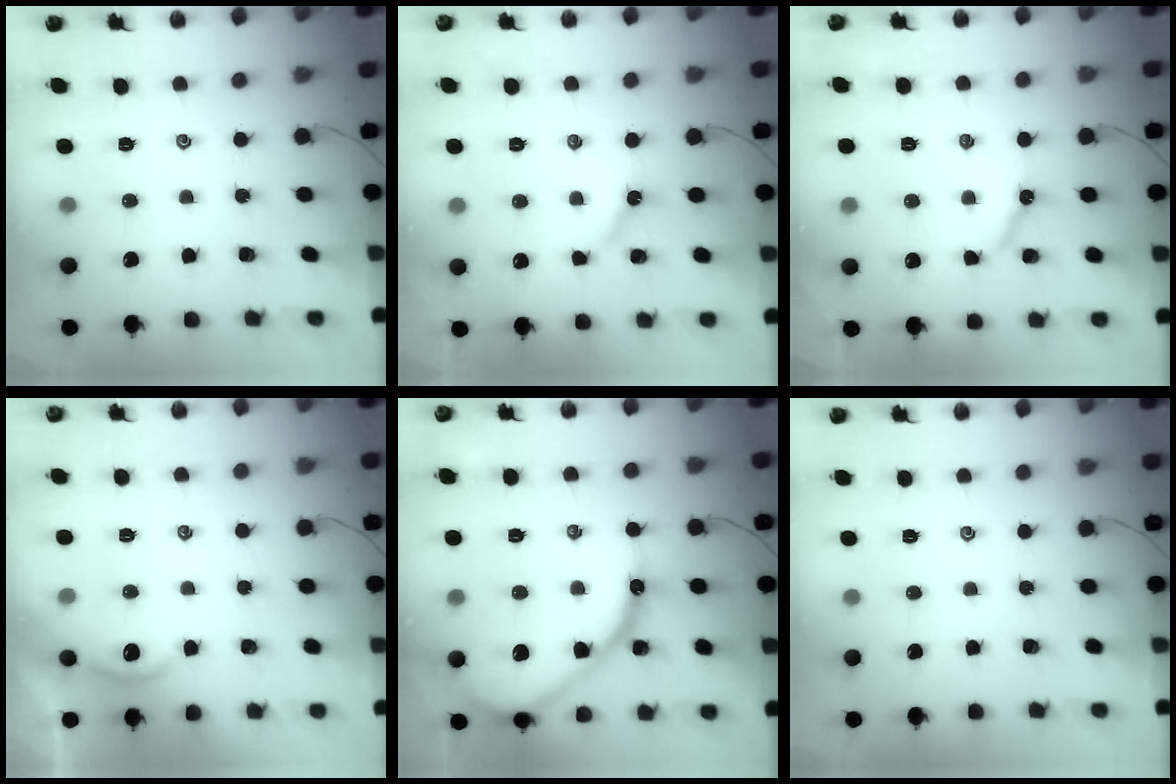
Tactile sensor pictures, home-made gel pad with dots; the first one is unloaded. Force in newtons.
{"total": 4.8, "press": 4.8, "slide": 0.4}
{"total": 6.2, "press": 6.2, "slide": 0.4}
{"total": 2.5, "press": 2.5, "slide": 0.3}
{"total": 13.8, "press": 13.7, "slide": 1.2}
{"total": 0.0}